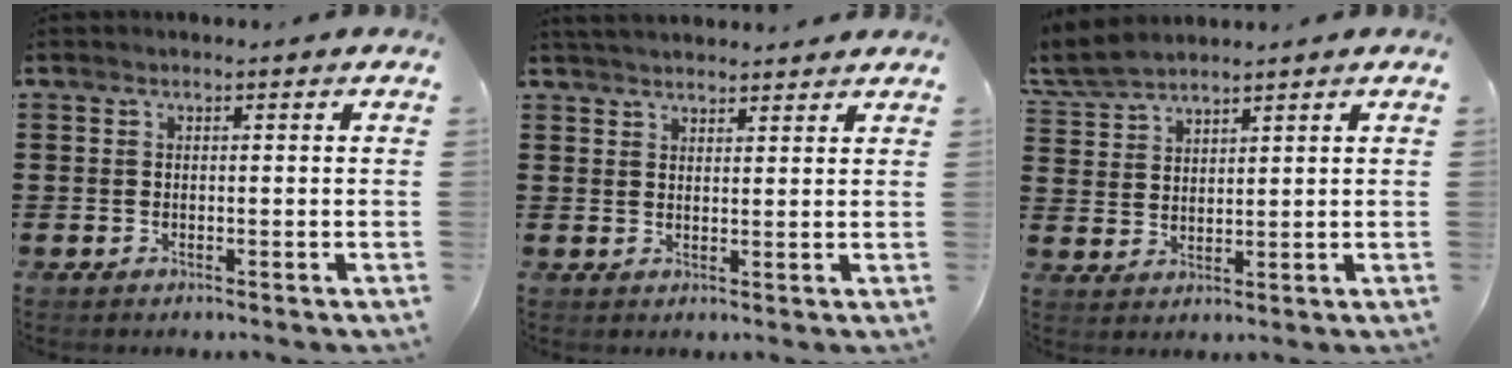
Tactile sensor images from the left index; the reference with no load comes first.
{"total": 2.7, "force": [2.7, 0.1, 0.3], "torque": [-0.013, -0.001, 0.053]}
{"total": 4.5, "force": [4.2, 1.0, 1.2], "torque": [-0.042, -0.008, 0.078]}